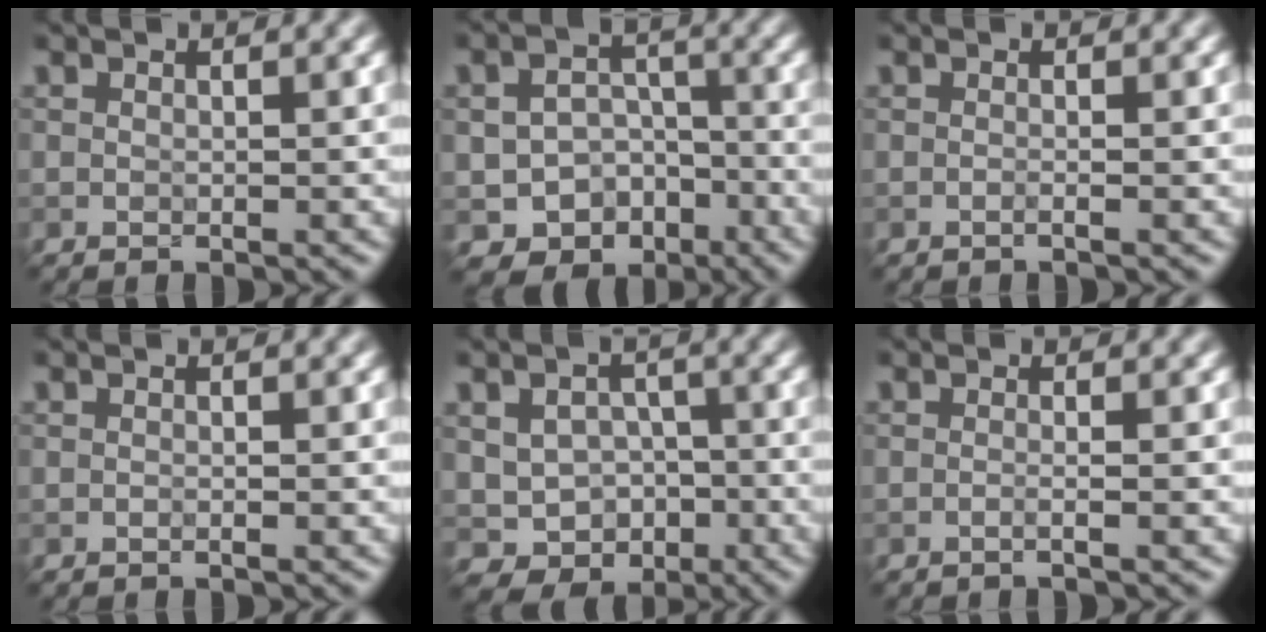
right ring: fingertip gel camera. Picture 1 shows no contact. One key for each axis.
{"total": 6.2, "fx": -3.4, "fy": 4.7, "fz": 2.3, "tx": -0.016, "ty": 0.002, "tz": -0.046}
{"total": 0.6, "fx": -0.2, "fy": 0.1, "fz": 0.6, "tx": -0.010, "ty": -0.007, "tz": -0.010}
{"total": 0.0}
{"total": 4.7, "fx": -1.2, "fy": 3.8, "fz": 2.4, "tx": -0.032, "ty": -0.002, "tz": -0.017}
{"total": 1.3, "fx": 0.0, "fy": 0.5, "fz": 1.2, "tx": -0.001, "ty": -0.012, "tz": -0.024}